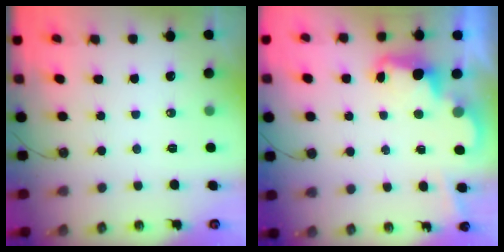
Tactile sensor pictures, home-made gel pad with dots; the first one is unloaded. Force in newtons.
{"total": 2.5, "press": 2.4, "slide": 0.6}